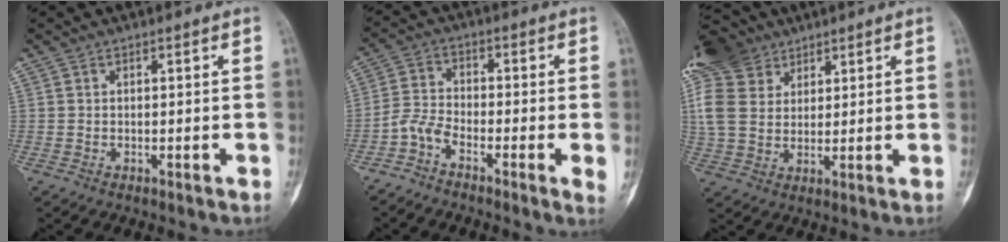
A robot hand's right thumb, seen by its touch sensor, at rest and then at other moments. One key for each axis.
{"total": 5.9, "fx": -3.1, "fy": 1.5, "fz": 4.8, "tx": -0.090, "ty": 0.011, "tz": -0.072}
{"total": 15.3, "fx": 9.0, "fy": 10.5, "fz": 6.5, "tx": -0.139, "ty": -0.002, "tz": 0.176}